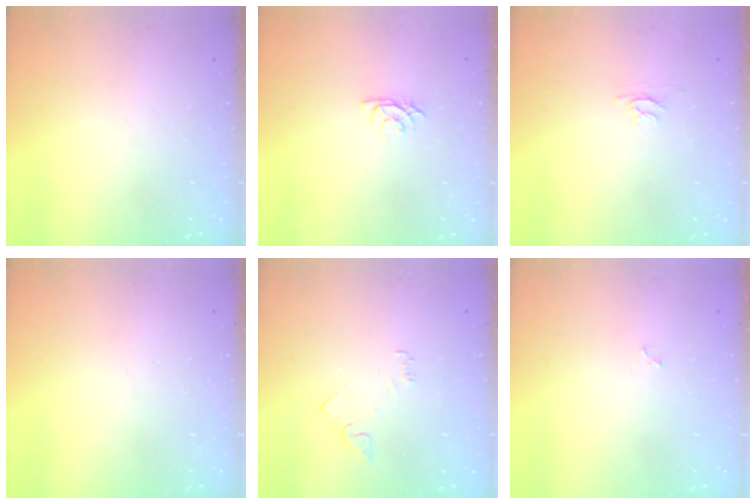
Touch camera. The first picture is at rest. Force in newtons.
{"total": 3.0, "press": 3.0, "slide": 0.5}
{"total": 2.4, "press": 2.4, "slide": 0.3}
{"total": 0.0}
{"total": 3.8, "press": 3.7, "slide": 0.5}
{"total": 2.3, "press": 2.3, "slide": 0.2}